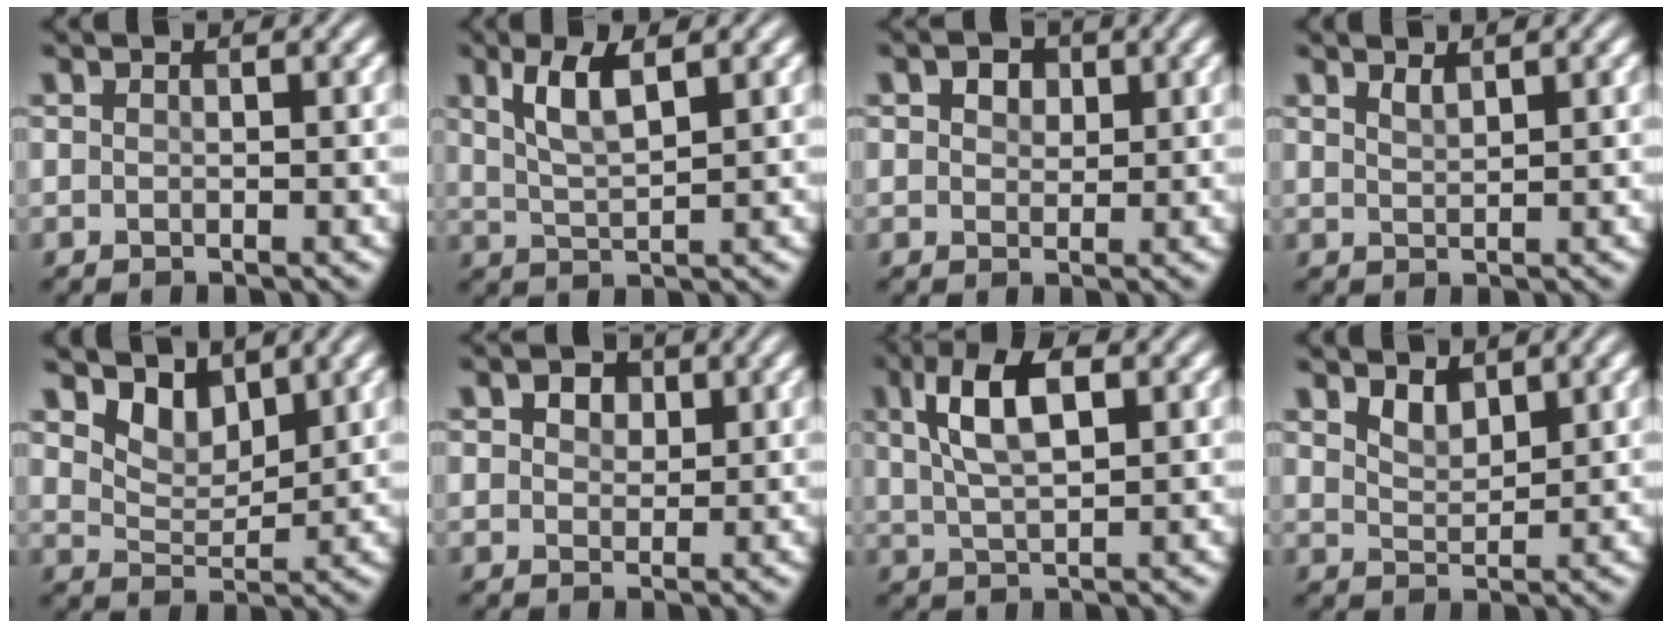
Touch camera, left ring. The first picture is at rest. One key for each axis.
{"total": 3.7, "fx": 1.8, "fy": 1.1, "fz": 3.1, "tx": -0.065, "ty": 0.000, "tz": 0.037}
{"total": 2.9, "fx": 1.5, "fy": 1.9, "fz": 1.6, "tx": -0.024, "ty": 0.005, "tz": 0.010}
{"total": 1.1, "fx": 0.9, "fy": 0.2, "fz": 0.5, "tx": -0.010, "ty": 0.000, "tz": 0.018}
{"total": 3.1, "fx": 2.5, "fy": 1.4, "fz": 1.1, "tx": -0.030, "ty": -0.011, "tz": 0.041}
{"total": 3.3, "fx": 1.7, "fy": 2.1, "fz": 1.8, "tx": -0.028, "ty": 0.005, "tz": 0.011}
{"total": 6.0, "fx": 2.1, "fy": 2.5, "fz": 5.0, "tx": -0.097, "ty": 0.009, "tz": 0.036}
{"total": 1.9, "fx": 1.4, "fy": 0.8, "fz": 0.9, "tx": -0.020, "ty": -0.004, "tz": 0.031}